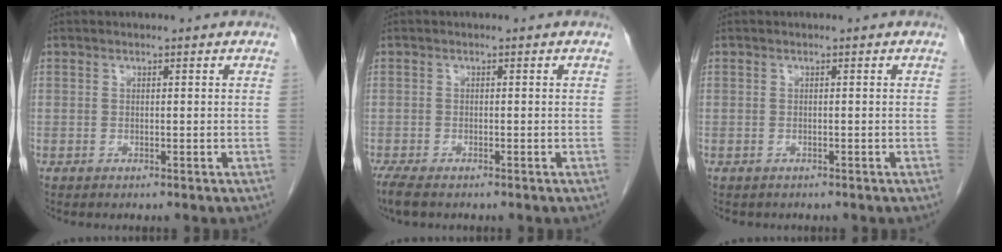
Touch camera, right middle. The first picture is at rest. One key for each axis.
{"total": 3.7, "fx": -2.8, "fy": 1.1, "fz": 2.1, "tx": -0.047, "ty": -0.013, "tz": -0.046}
{"total": 0.8, "fx": -0.6, "fy": 0.5, "fz": 0.0, "tx": -0.012, "ty": 0.002, "tz": -0.011}